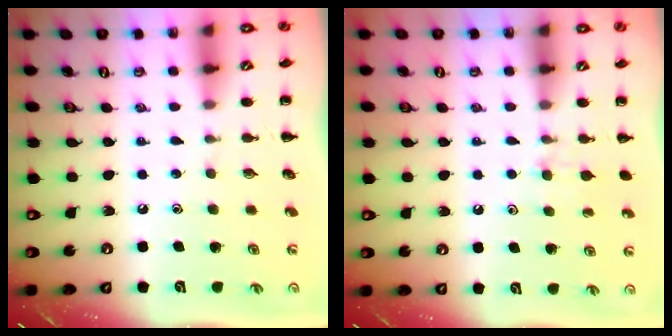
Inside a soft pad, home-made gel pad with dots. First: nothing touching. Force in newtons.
{"total": 6.1, "press": 5.8, "slide": 1.8}